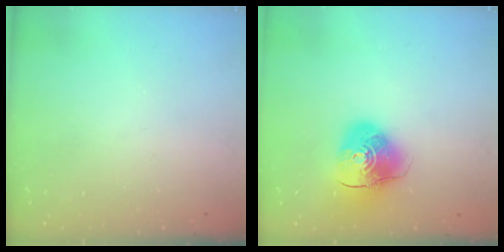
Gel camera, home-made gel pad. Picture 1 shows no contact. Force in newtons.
{"total": 10.8, "press": 10.6, "slide": 1.7}